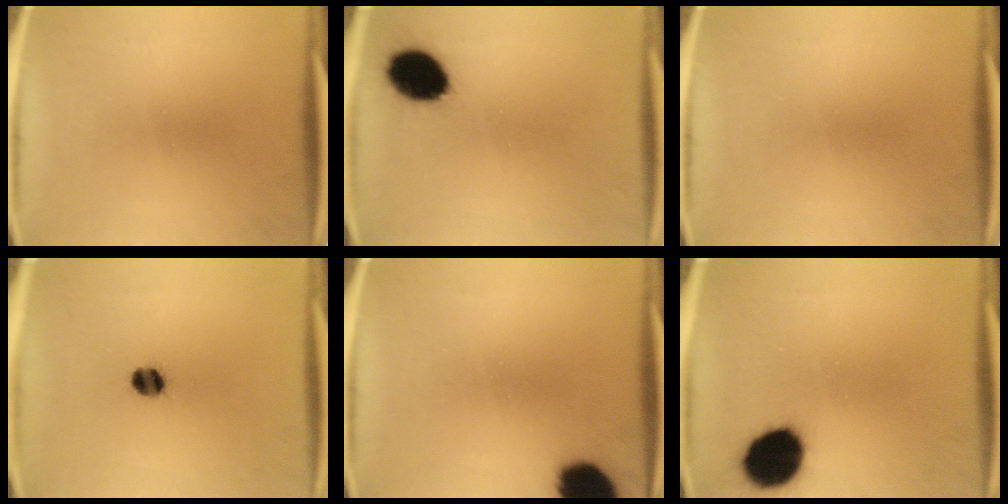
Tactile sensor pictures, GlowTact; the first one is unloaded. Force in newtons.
{"total": 11.7}
{"total": 0.0}
{"total": 4.4}
{"total": 12.3}
{"total": 14.1}